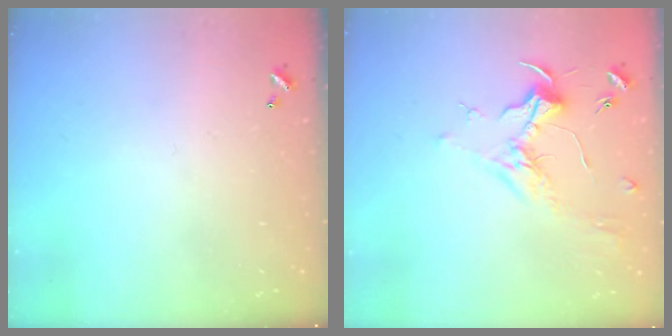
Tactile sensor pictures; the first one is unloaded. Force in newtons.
{"total": 2.0, "press": 1.8, "slide": 0.7}